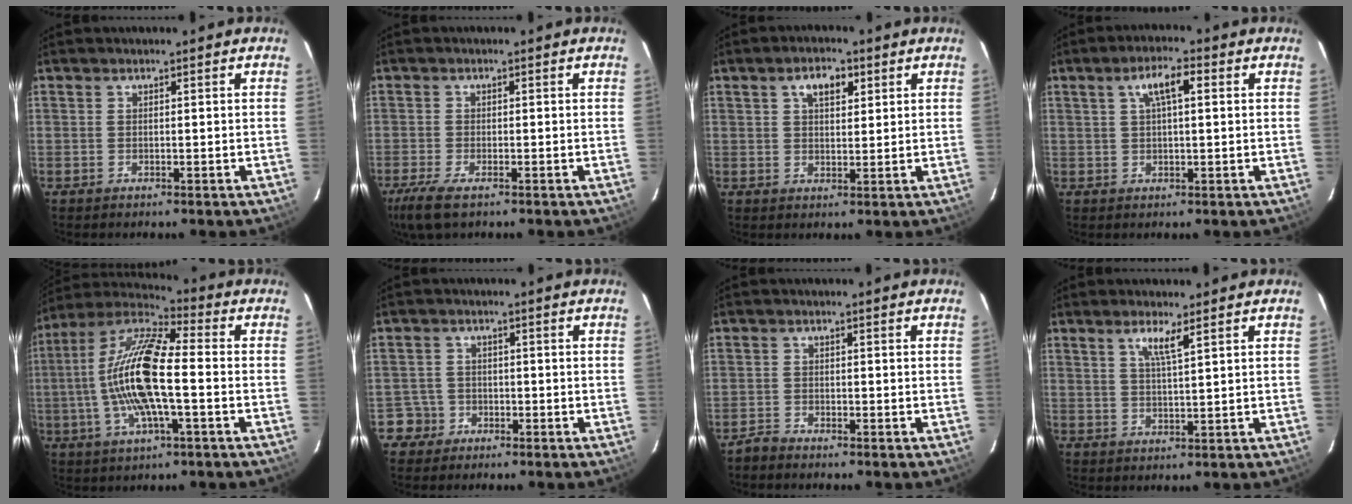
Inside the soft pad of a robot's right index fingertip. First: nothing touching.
{"total": 5.6, "force": [-3.7, 1.6, 3.8], "torque": [-0.096, -0.021, -0.072]}
{"total": 4.8, "force": [2.2, 2.6, 3.4], "torque": [-0.056, 0.014, 0.039]}
{"total": 5.3, "force": [1.8, 1.4, 4.8], "torque": [-0.089, 0.013, 0.035]}
{"total": 16.9, "force": [-2.2, 4.2, 16.2], "torque": [-0.314, 0.004, -0.053]}
{"total": 4.0, "force": [-1.8, 3.5, -0.5], "torque": [0.013, 0.026, -0.033]}
{"total": 1.9, "force": [-1.8, 0.3, 0.0], "torque": [-0.009, -0.002, -0.041]}
{"total": 3.5, "force": [2.0, -0.1, 2.8], "torque": [-0.054, -0.001, 0.038]}